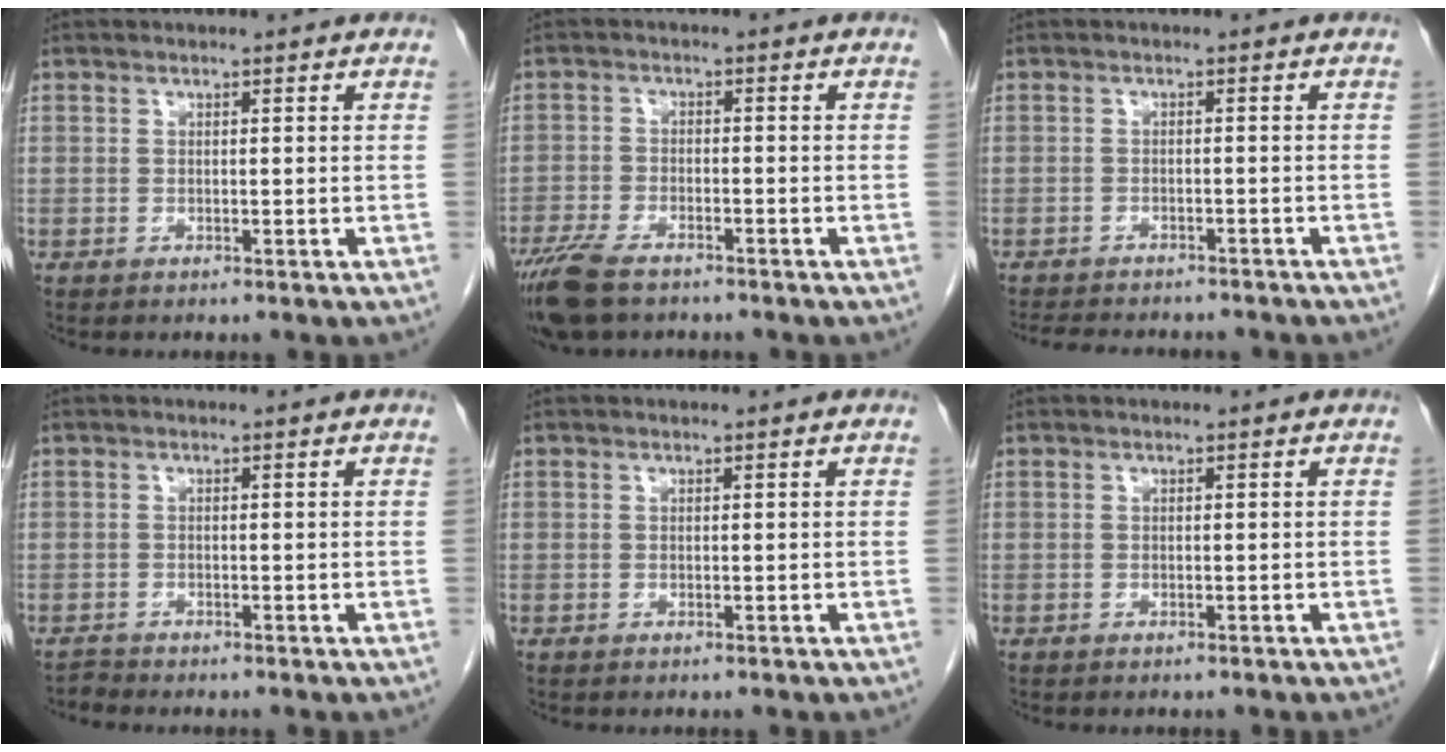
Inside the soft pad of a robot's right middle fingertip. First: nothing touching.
{"total": 7.8, "force": [-6.0, 2.7, 4.2], "torque": [-0.082, -0.014, -0.106]}
{"total": 12.2, "force": [-10.7, 3.2, 4.7], "torque": [-0.079, -0.003, -0.134]}
{"total": 0.9, "force": [-0.8, -0.2, -0.3], "torque": [0.009, -0.007, -0.016]}
{"total": 0.0}
{"total": 0.0}